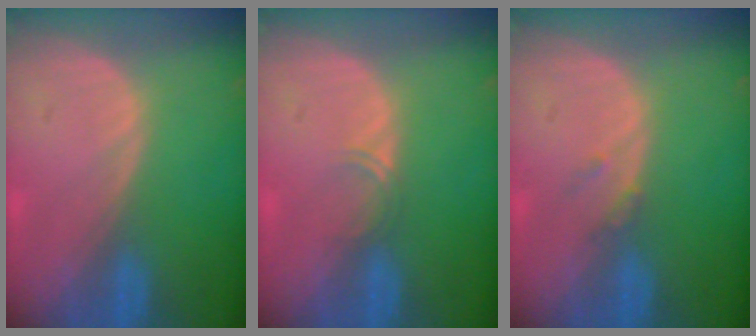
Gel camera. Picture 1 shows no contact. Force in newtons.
{"total": 1.4, "press": 1.1, "slide": 0.9}
{"total": 1.2, "press": 1.2, "slide": 0.3}